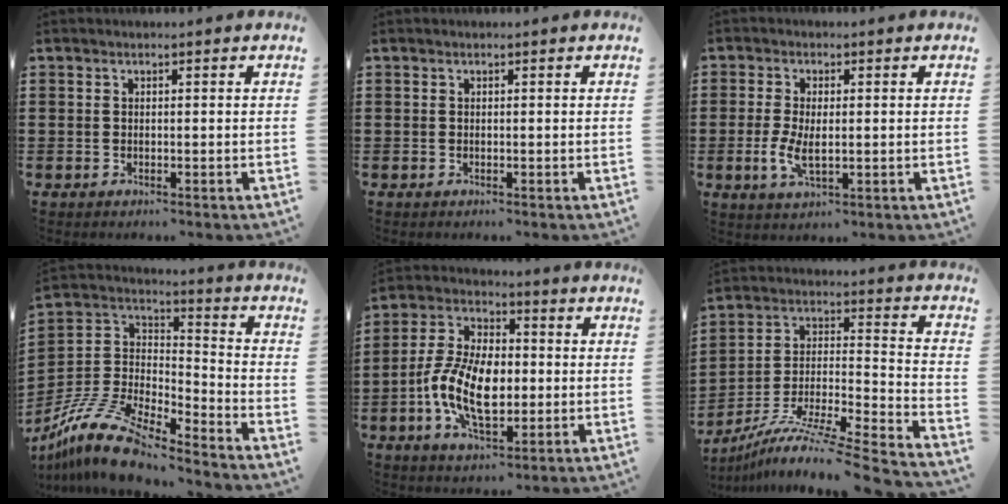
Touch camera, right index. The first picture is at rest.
{"total": 0.0}
{"total": 4.5, "force": [-0.3, 2.2, 3.9], "torque": [-0.085, -0.001, -0.008]}
{"total": 14.1, "force": [-11.8, 3.4, 6.8], "torque": [-0.149, 0.034, -0.233]}
{"total": 11.2, "force": [-2.1, 6.3, 9.0], "torque": [-0.210, 0.001, -0.043]}
{"total": 9.2, "force": [-7.6, 0.0, 5.1], "torque": [-0.090, -0.007, -0.155]}